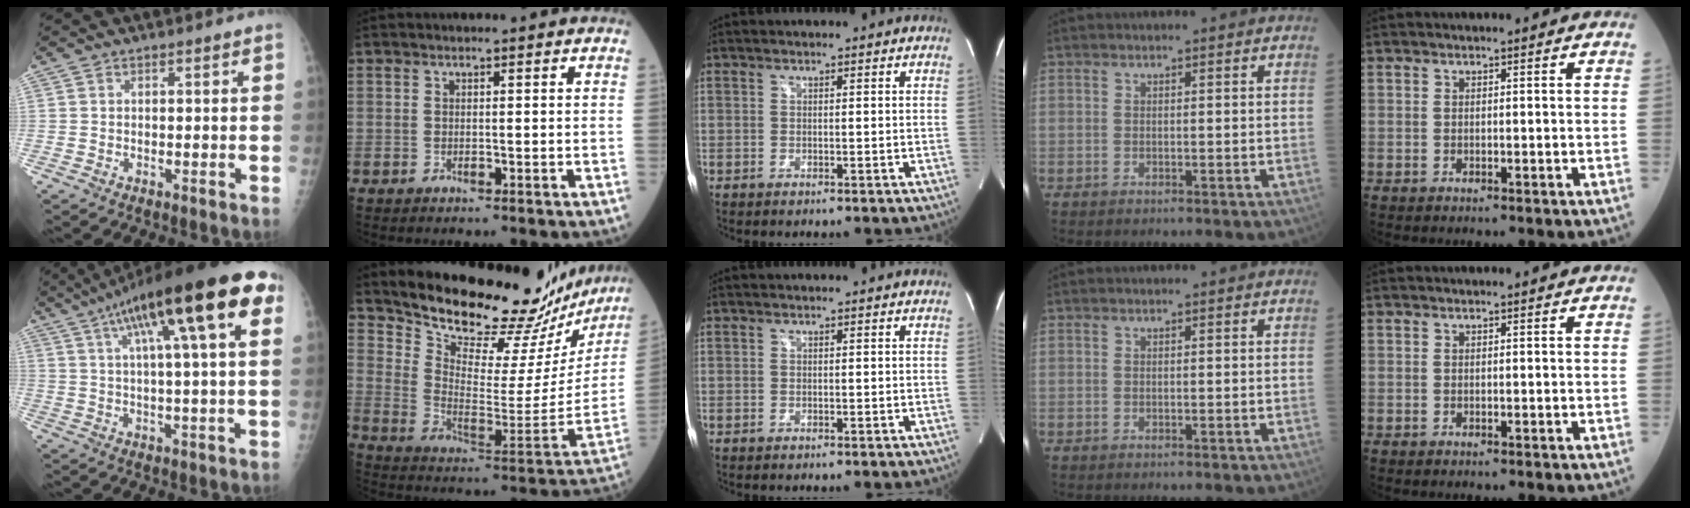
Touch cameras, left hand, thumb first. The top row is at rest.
{"thumb": {"total": 23.3, "force": [10.0, 4.9, 20.5], "torque": [-0.319, 0.020, 0.146]}, "index": {"total": 24.8, "force": [23.2, 4.6, 7.4], "torque": [-0.124, -0.105, 0.314]}}